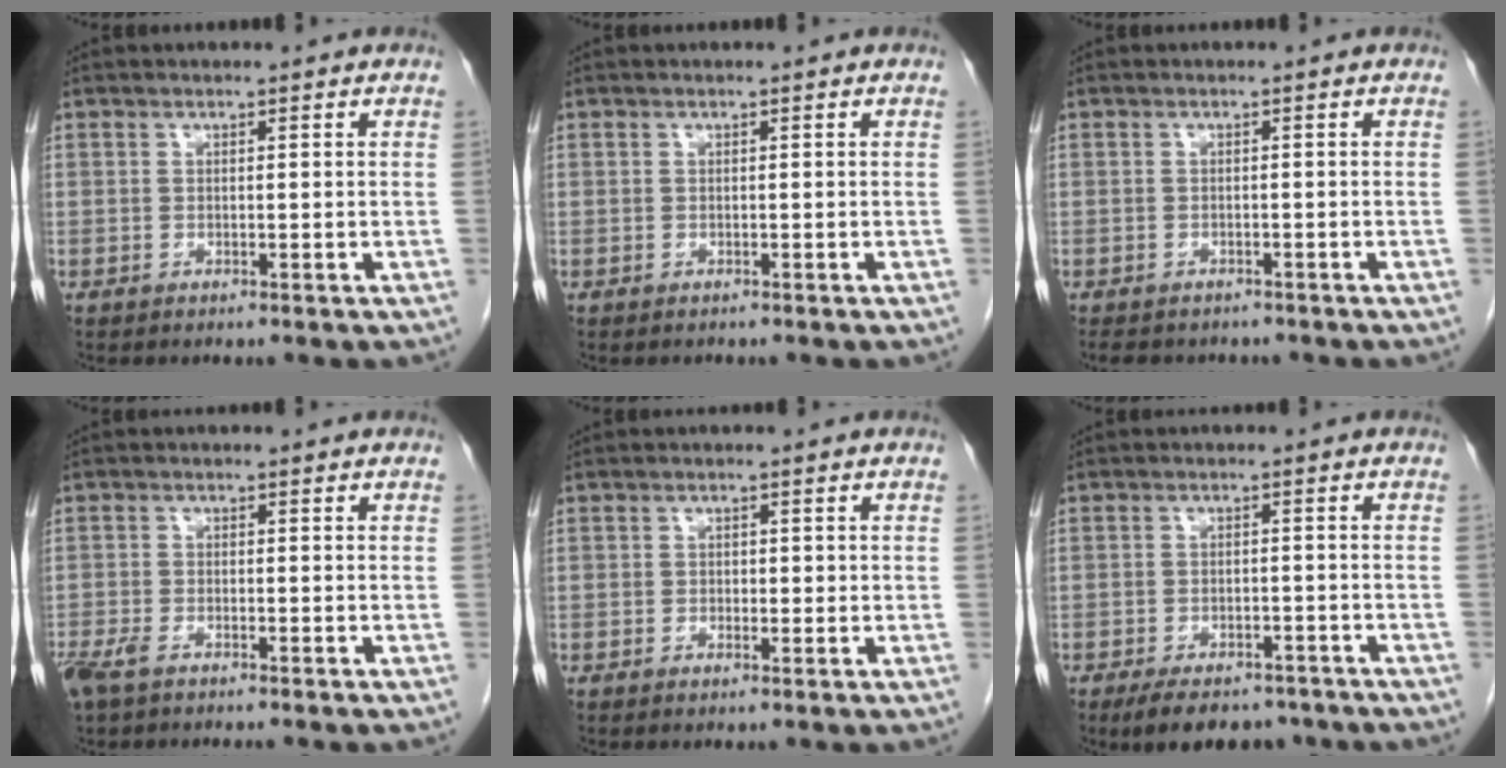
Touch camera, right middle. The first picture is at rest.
{"total": 0.0}
{"total": 6.3, "force": [-5.3, 2.7, 1.9], "torque": [-0.028, -0.001, -0.067]}
{"total": 4.2, "force": [-3.1, 1.2, 2.6], "torque": [-0.055, -0.010, -0.051]}
{"total": 1.2, "force": [0.0, 0.9, 0.9], "torque": [-0.012, 0.001, 0.000]}
{"total": 8.7, "force": [-6.8, 3.9, 3.8], "torque": [-0.049, 0.001, -0.098]}